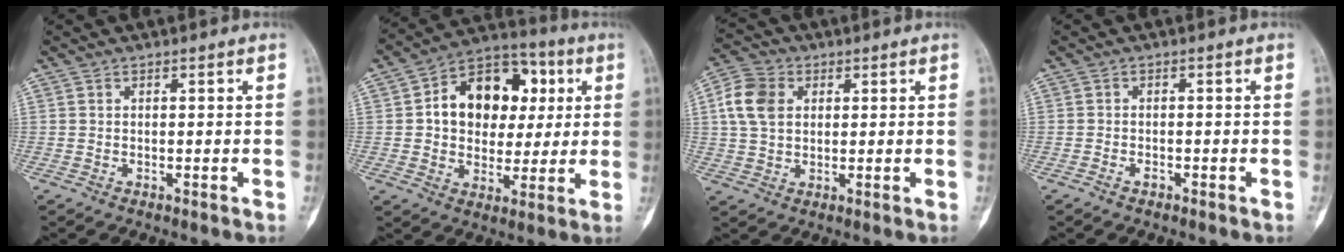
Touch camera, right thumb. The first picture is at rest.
{"total": 17.1, "force": [3.1, 12.6, 11.2], "torque": [-0.121, 0.018, 0.045]}
{"total": 8.5, "force": [2.0, 6.4, 5.2], "torque": [-0.094, 0.011, 0.034]}
{"total": 1.2, "force": [-0.8, 0.6, 0.6], "torque": [-0.013, 0.006, -0.014]}